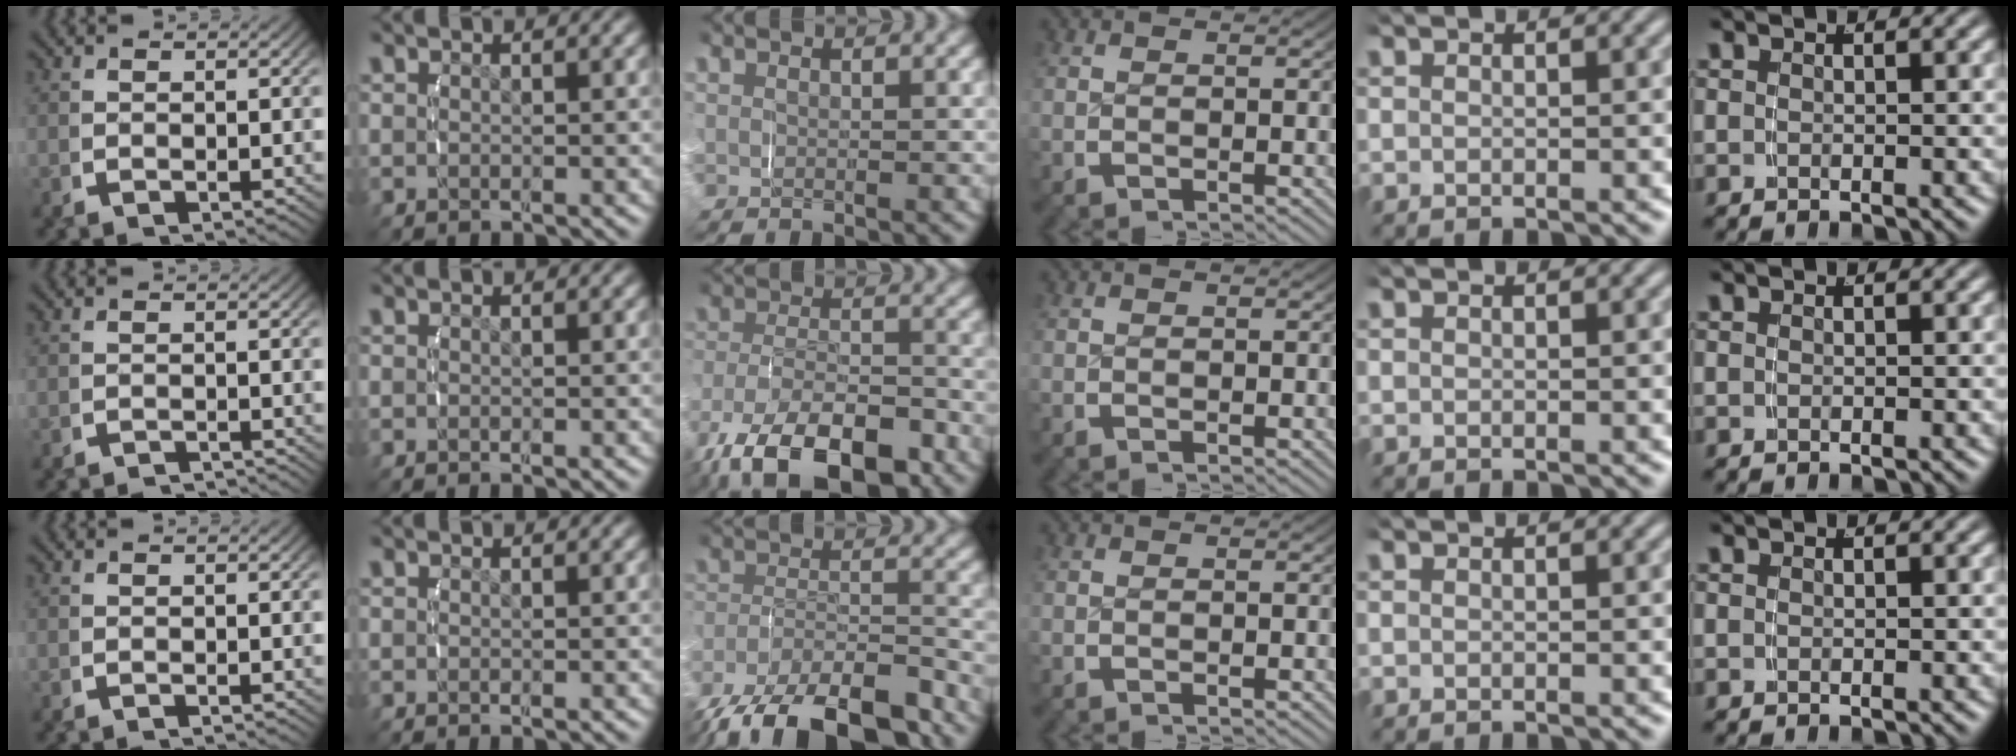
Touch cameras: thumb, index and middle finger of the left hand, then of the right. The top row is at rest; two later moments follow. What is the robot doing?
{"motion": "grasp_and_lifting", "object": "velcro strap"}